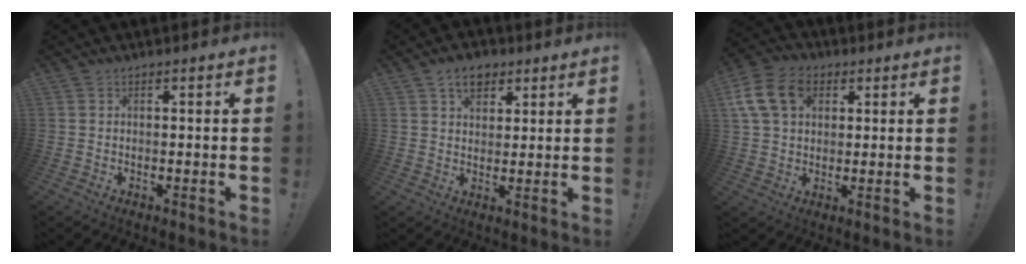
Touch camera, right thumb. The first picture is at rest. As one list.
[{"total": 7.2, "force": [4.1, 4.9, 3.3], "torque": [-0.046, -0.011, 0.076]}, {"total": 14.1, "force": [4.7, 10.4, 8.3], "torque": [-0.148, -0.006, 0.093]}]